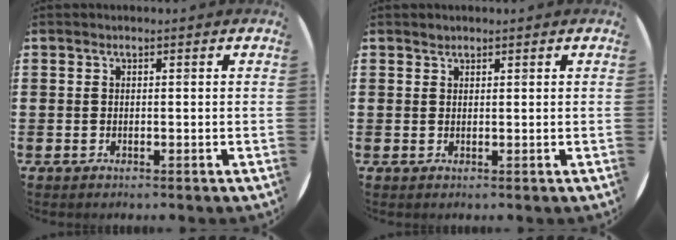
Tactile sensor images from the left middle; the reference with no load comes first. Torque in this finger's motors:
{"motor_torque": [0.08, -0.01, -0.01, -0.01]}